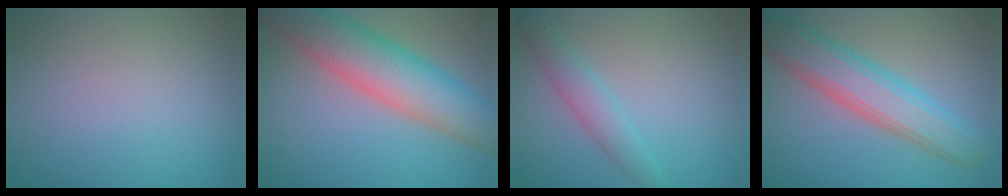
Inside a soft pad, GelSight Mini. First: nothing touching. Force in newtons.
{"total": 8.7, "press": 8.7, "slide": 0.3}
{"total": 2.6, "press": 2.6, "slide": 0.1}
{"total": 6.5, "press": 6.5, "slide": 0.3}